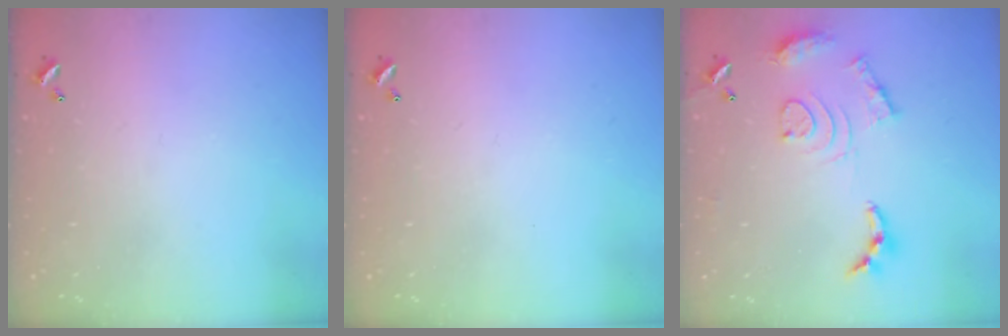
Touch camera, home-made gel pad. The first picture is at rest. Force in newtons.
{"total": 0.0}
{"total": 13.0, "press": 12.9, "slide": 1.1}